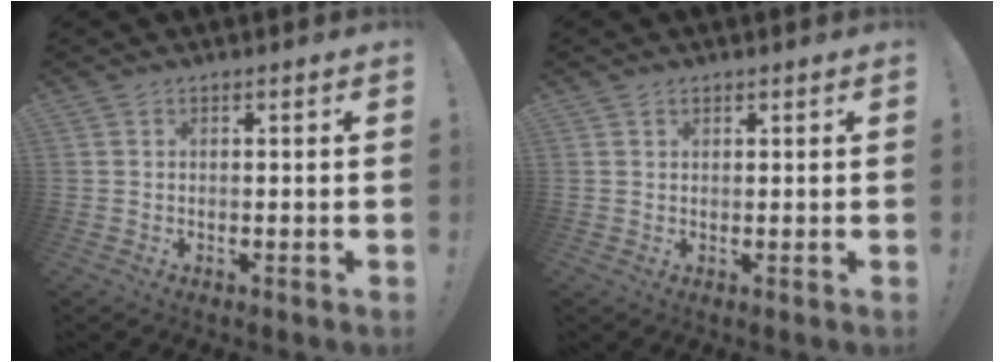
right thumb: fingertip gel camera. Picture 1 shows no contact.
{"total": 1.1, "force": [0.8, 0.7, 0.3], "torque": [-0.005, 0.000, 0.016]}